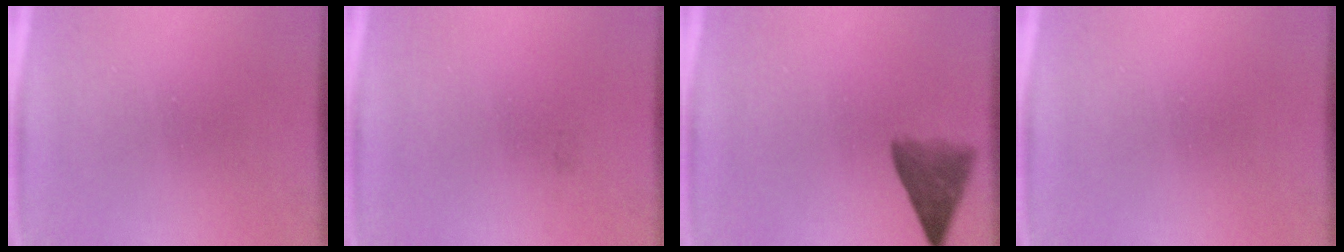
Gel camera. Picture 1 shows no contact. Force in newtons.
{"total": 0.7}
{"total": 5.8}
{"total": 0.0}